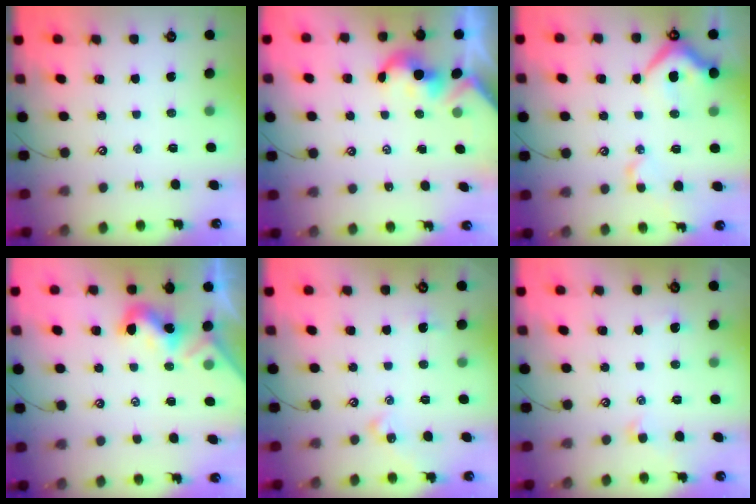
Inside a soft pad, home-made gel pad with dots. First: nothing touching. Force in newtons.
{"total": 2.0, "press": 2.0, "slide": 0.2}
{"total": 8.1, "press": 7.9, "slide": 1.4}
{"total": 1.8, "press": 1.8, "slide": 0.5}
{"total": 4.2, "press": 4.2, "slide": 0.6}
{"total": 0.9, "press": 0.7, "slide": 0.6}